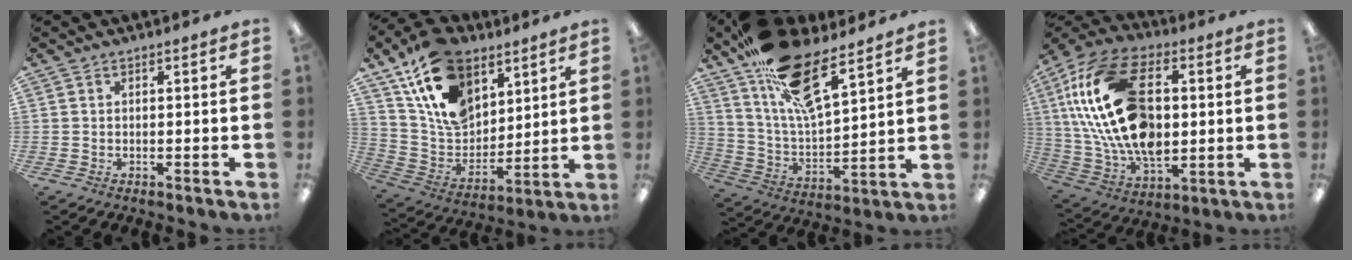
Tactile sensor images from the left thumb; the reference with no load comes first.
{"total": 19.4, "force": [11.3, 12.6, 9.5], "torque": [-0.189, -0.050, 0.213]}
{"total": 20.8, "force": [13.3, 8.3, 13.8], "torque": [-0.245, -0.063, 0.237]}
{"total": 26.0, "force": [4.2, 16.2, 19.9], "torque": [-0.400, 0.000, 0.078]}